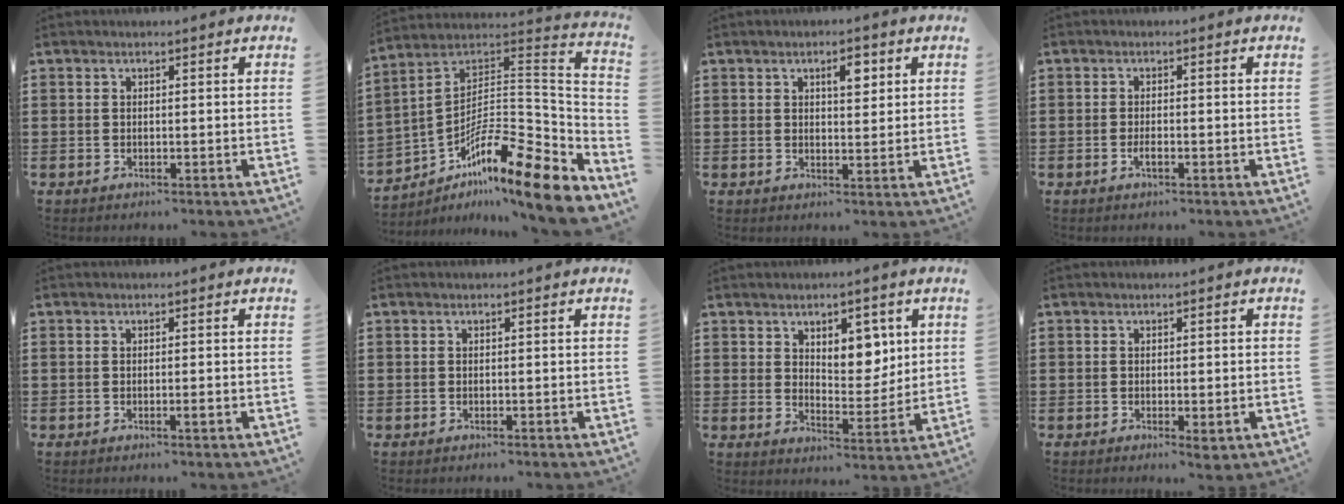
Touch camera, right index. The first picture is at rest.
{"total": 12.7, "force": [-8.6, 2.9, 8.9], "torque": [-0.127, -0.003, -0.165]}
{"total": 3.7, "force": [1.6, 1.5, 3.0], "torque": [-0.040, -0.001, 0.021]}
{"total": 1.5, "force": [-0.7, 0.4, 1.2], "torque": [-0.024, -0.003, -0.011]}
{"total": 1.0, "force": [-0.5, 0.1, 0.9], "torque": [-0.017, -0.004, -0.007]}
{"total": 0.0}
{"total": 6.4, "force": [3.3, 3.8, 4.0], "torque": [-0.059, -0.009, 0.053]}
{"total": 1.2, "force": [-0.3, 0.3, 1.1], "torque": [-0.020, -0.004, -0.003]}